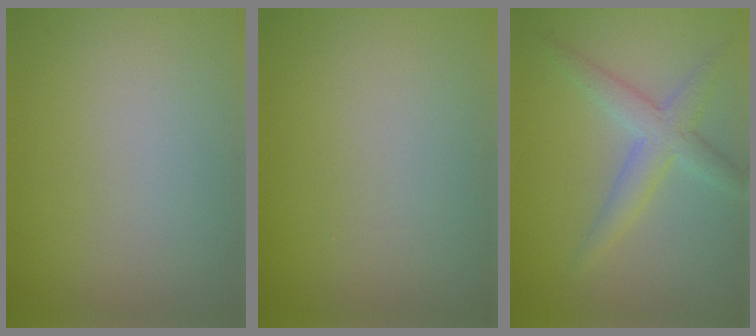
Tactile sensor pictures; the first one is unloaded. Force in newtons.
{"total": 0.0}
{"total": 3.4, "press": 3.4, "slide": 0.0}